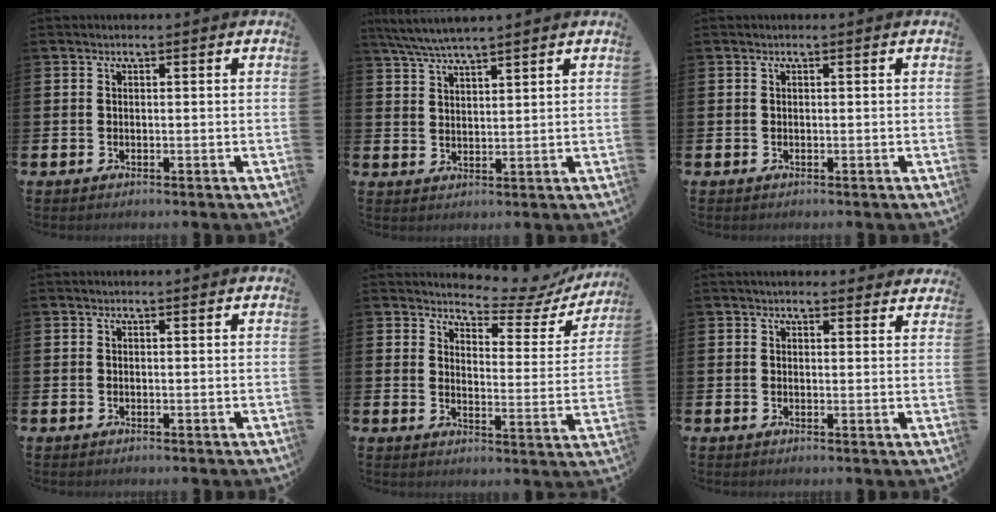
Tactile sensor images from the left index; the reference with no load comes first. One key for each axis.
{"total": 4.9, "fx": 4.7, "fy": 0.1, "fz": 1.6, "tx": -0.051, "ty": -0.013, "tz": 0.085}
{"total": 0.0}
{"total": 0.0}
{"total": 5.6, "fx": 5.1, "fy": 1.6, "fz": 1.3, "tx": -0.032, "ty": -0.046, "tz": 0.082}
{"total": 2.4, "fx": 2.3, "fy": 0.5, "fz": 0.2, "tx": 0.005, "ty": -0.011, "tz": 0.040}